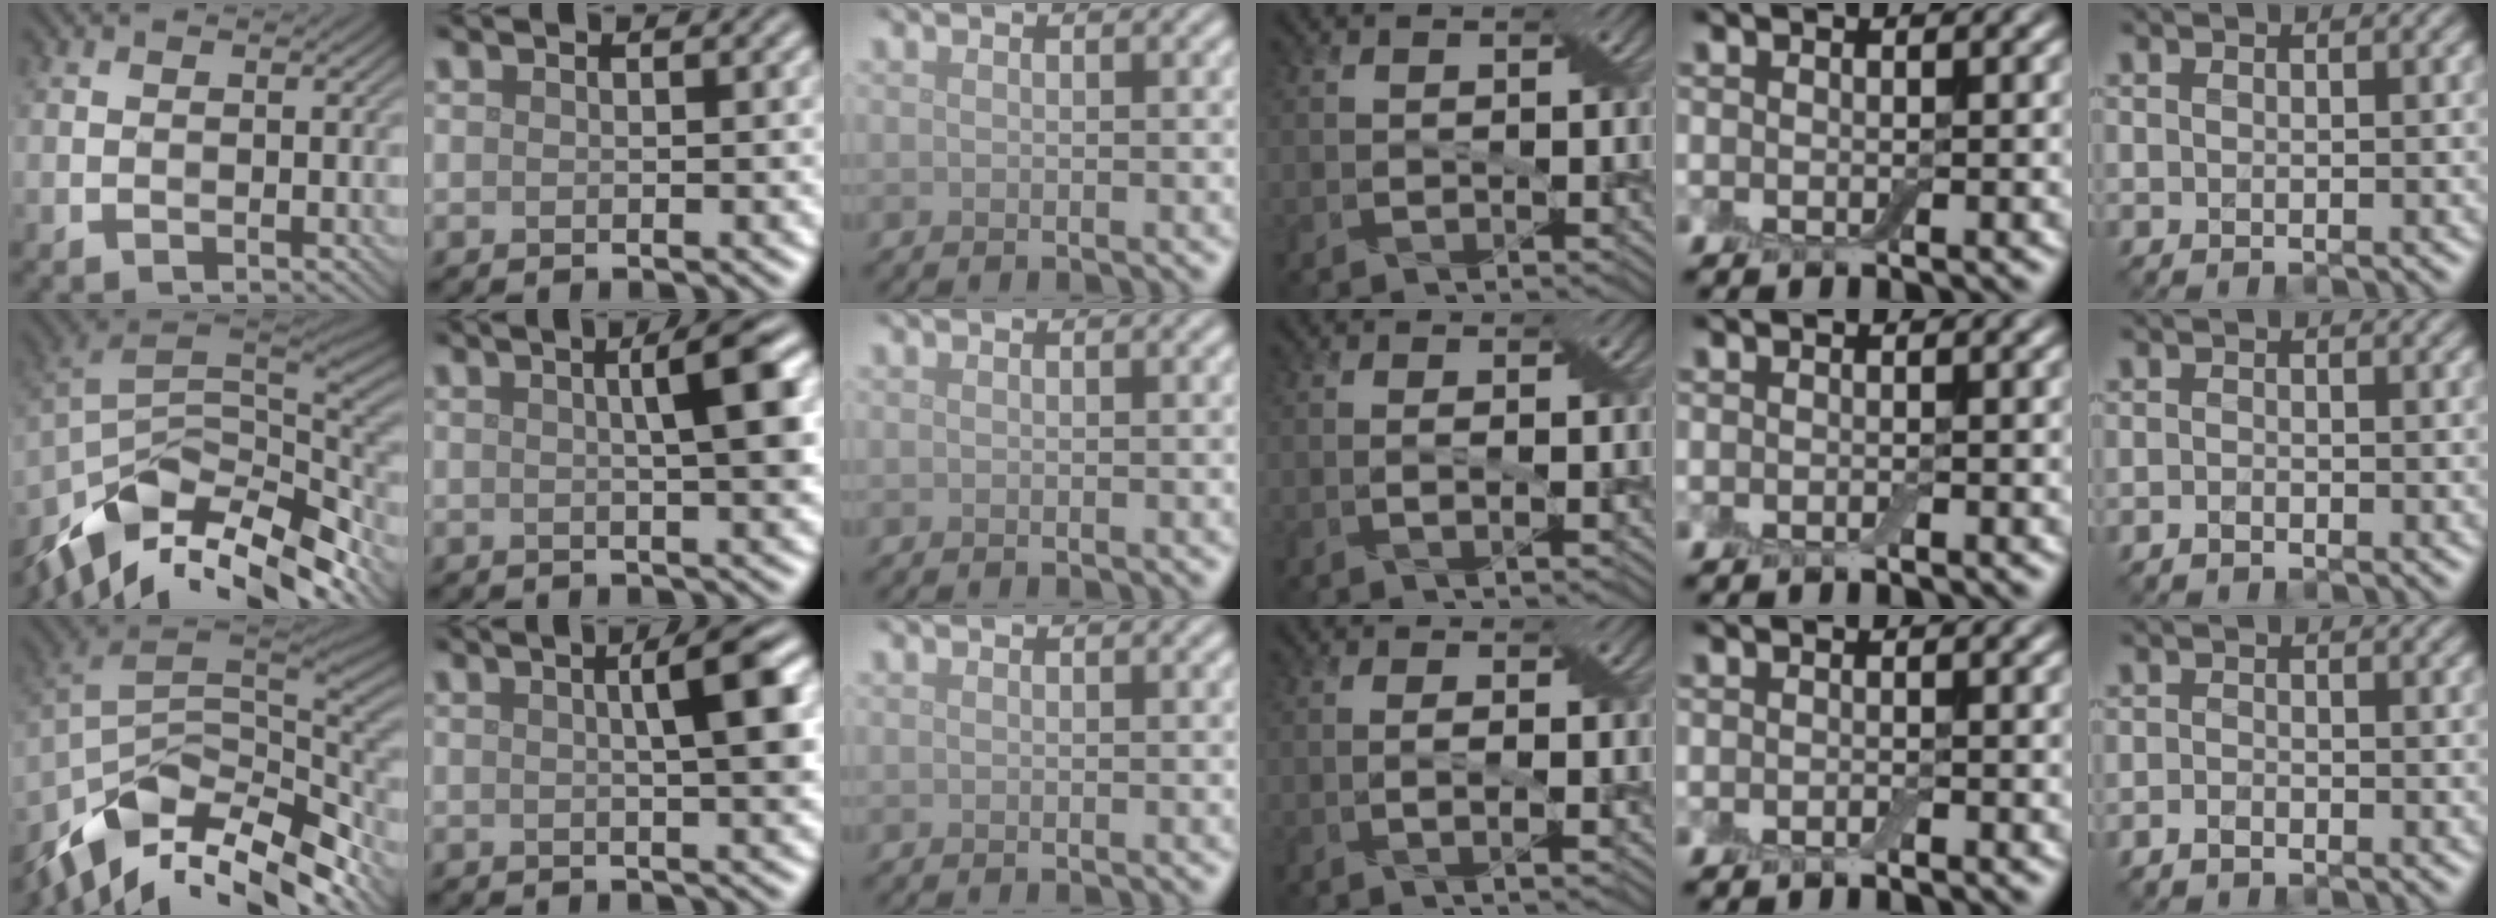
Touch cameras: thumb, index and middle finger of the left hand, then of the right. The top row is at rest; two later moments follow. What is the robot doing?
{"motion": "wrap", "object": "bandage"}